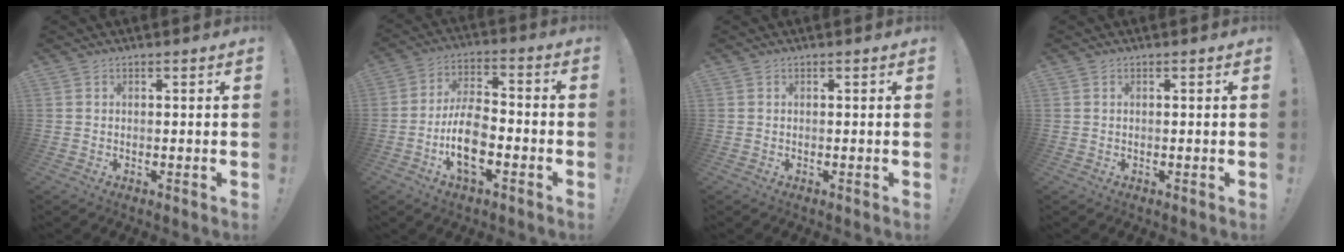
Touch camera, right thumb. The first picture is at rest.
{"total": 13.1, "force": [-4.8, 6.7, 10.2], "torque": [-0.194, 0.016, -0.084]}
{"total": 0.0}
{"total": 0.0}